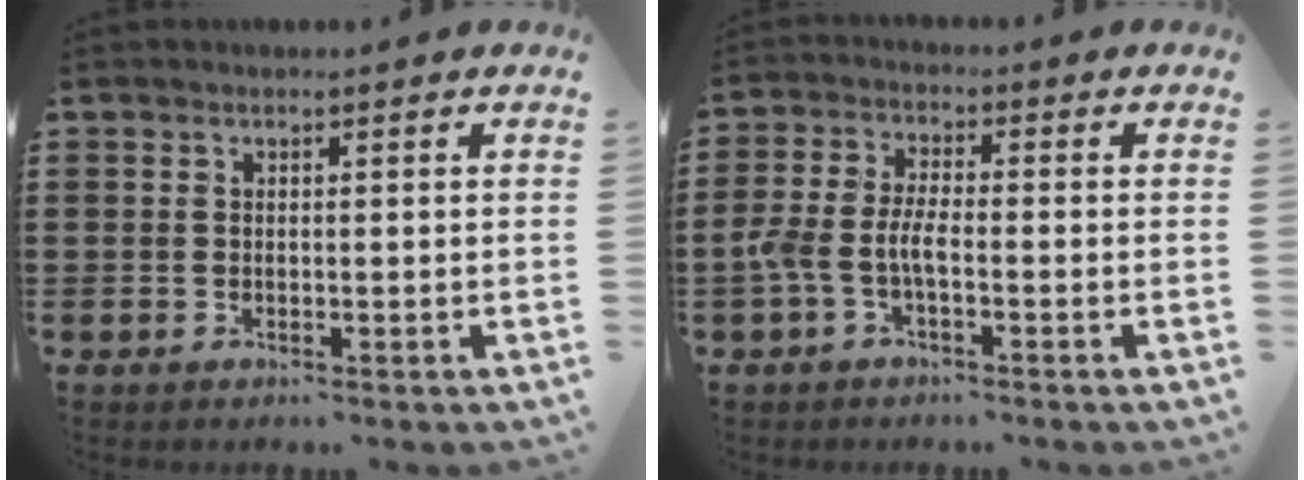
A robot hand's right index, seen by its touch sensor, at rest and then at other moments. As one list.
[{"total": 4.4, "force": [-1.8, 1.6, 3.7], "torque": [-0.092, -0.005, -0.039]}]